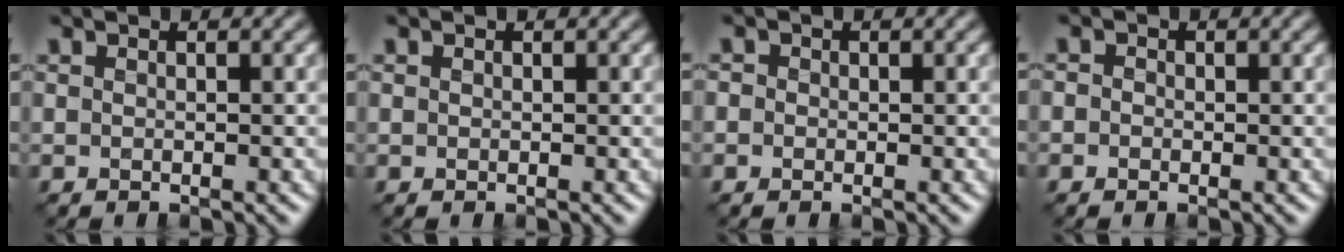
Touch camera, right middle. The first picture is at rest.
{"total": 0.0}
{"total": 1.1, "force": [0.1, 1.0, 0.3], "torque": [0.001, 0.004, -0.008]}
{"total": 1.0, "force": [-0.1, 0.9, 0.4], "torque": [0.001, 0.001, -0.011]}